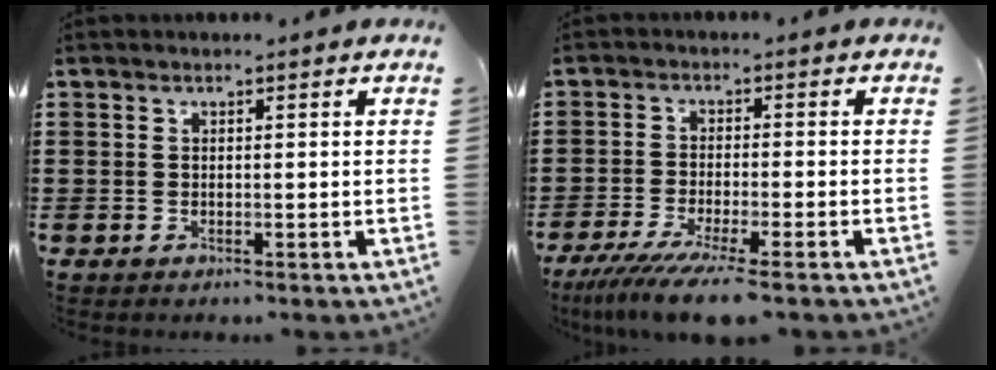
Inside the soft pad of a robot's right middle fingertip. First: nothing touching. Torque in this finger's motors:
{"motor_torque": [1.99, 0.14, 0.32, 0.21]}